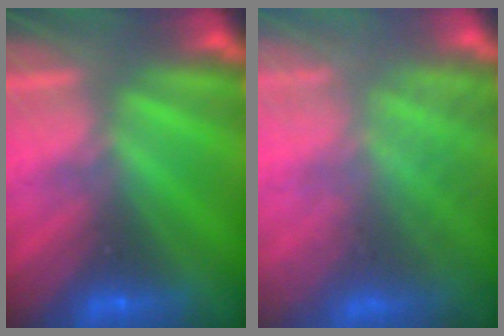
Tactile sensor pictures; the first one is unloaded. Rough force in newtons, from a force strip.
{"total": 6.1}